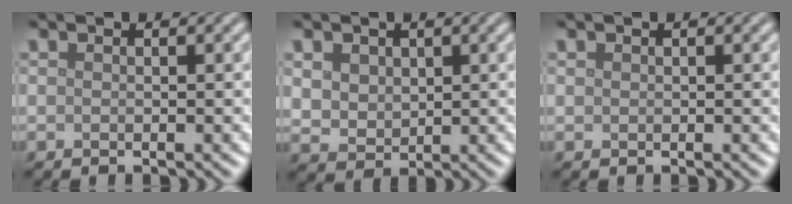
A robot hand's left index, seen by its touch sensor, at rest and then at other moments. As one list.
[{"total": 3.3, "force": [1.4, 2.5, 1.6], "torque": [-0.047, -0.002, 0.031]}, {"total": 0.0}]